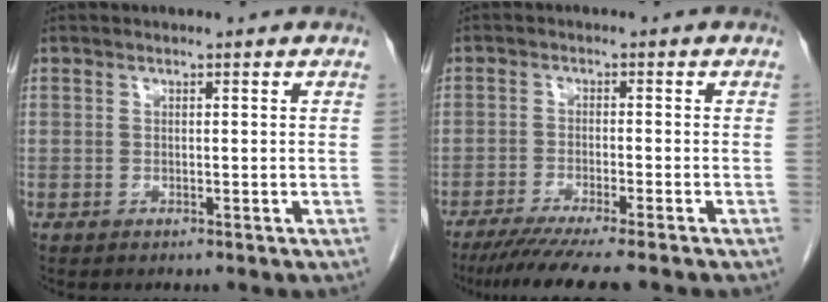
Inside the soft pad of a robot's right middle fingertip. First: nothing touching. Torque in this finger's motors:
{"motor_torque": [0.26, -0.12, 0.09, 0.07]}